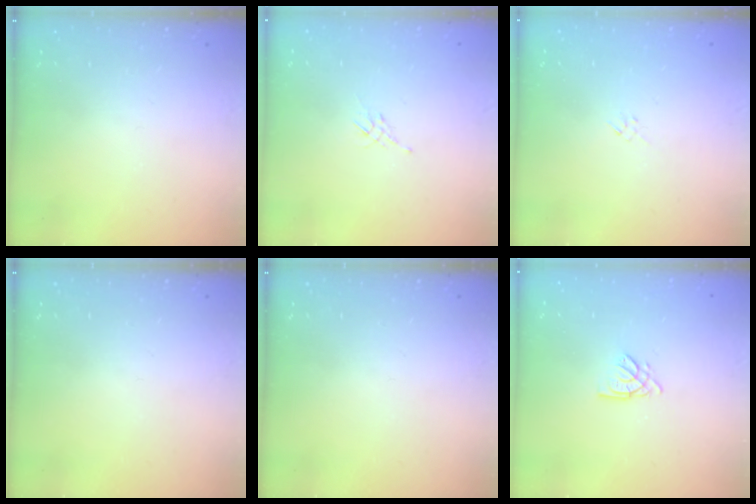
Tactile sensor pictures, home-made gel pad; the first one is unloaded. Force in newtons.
{"total": 2.1, "press": 2.0, "slide": 0.5}
{"total": 1.3, "press": 1.2, "slide": 0.5}
{"total": 0.0}
{"total": 0.0}
{"total": 2.6, "press": 2.6, "slide": 0.1}